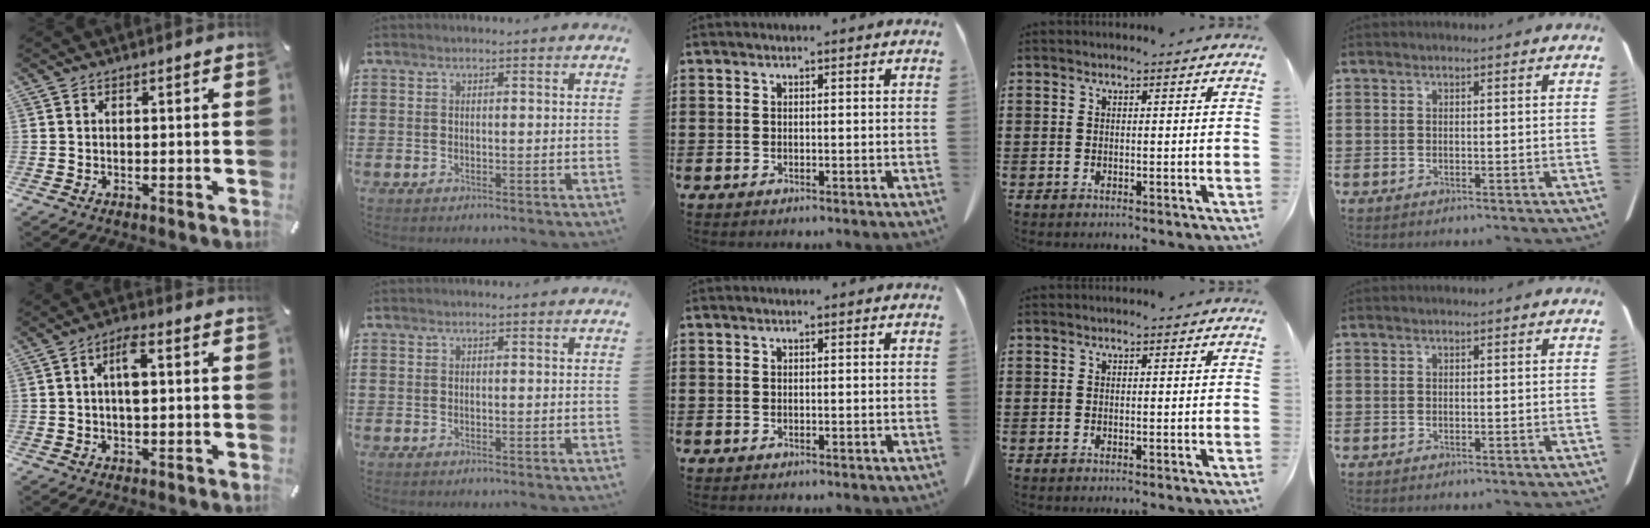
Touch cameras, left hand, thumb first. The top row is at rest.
{"thumb": {"total": 5.5, "force": [0.8, 2.3, 5.0], "torque": [-0.082, 0.004, 0.009]}}